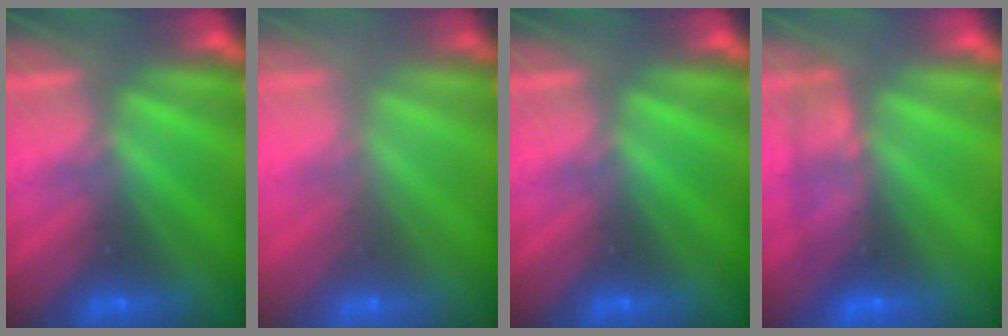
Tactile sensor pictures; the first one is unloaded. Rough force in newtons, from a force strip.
{"total": 2.3}
{"total": 0.0}
{"total": 2.4}